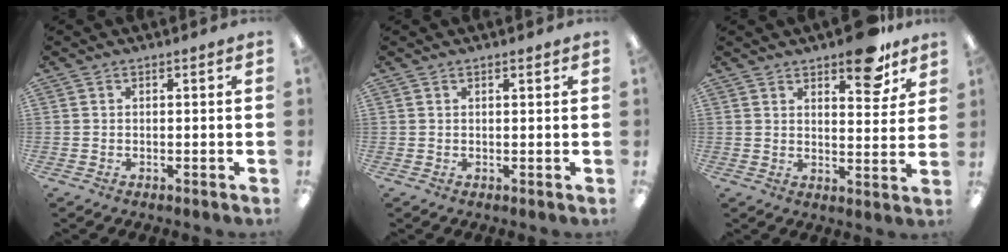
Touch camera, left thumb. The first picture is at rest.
{"total": 0.8, "force": [0.6, 0.2, 0.5], "torque": [-0.011, 0.001, 0.010]}
{"total": 11.0, "force": [8.1, 4.3, 6.1], "torque": [-0.059, -0.051, 0.134]}